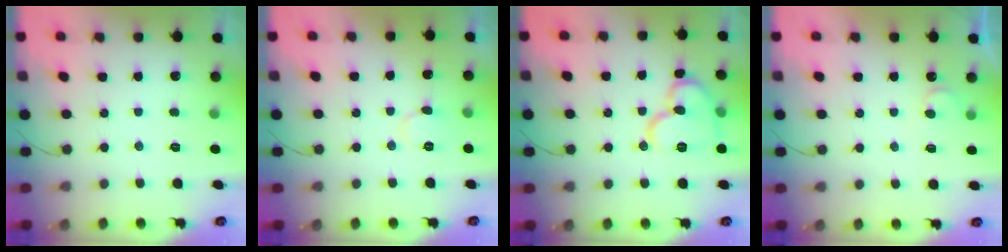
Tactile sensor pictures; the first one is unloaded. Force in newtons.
{"total": 5.4, "press": 5.4, "slide": 0.3}
{"total": 12.8, "press": 12.8, "slide": 0.6}
{"total": 4.4, "press": 4.4, "slide": 0.3}